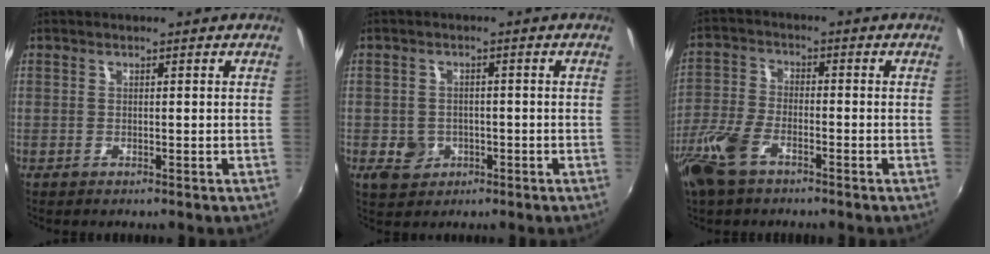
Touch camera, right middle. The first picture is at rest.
{"total": 5.2, "force": [-1.9, 4.5, 1.9], "torque": [-0.048, 0.002, -0.025]}
{"total": 9.4, "force": [-6.0, 4.1, 6.0], "torque": [-0.145, -0.007, -0.124]}